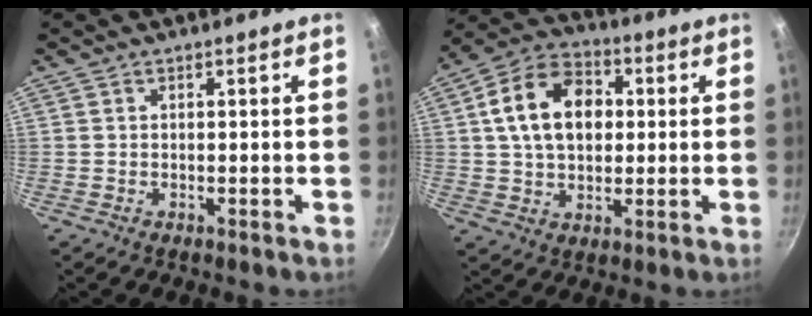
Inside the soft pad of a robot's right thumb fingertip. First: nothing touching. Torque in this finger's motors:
{"motor_torque": [-1.31, 1.77, 1.35, 0.41, 0.34]}